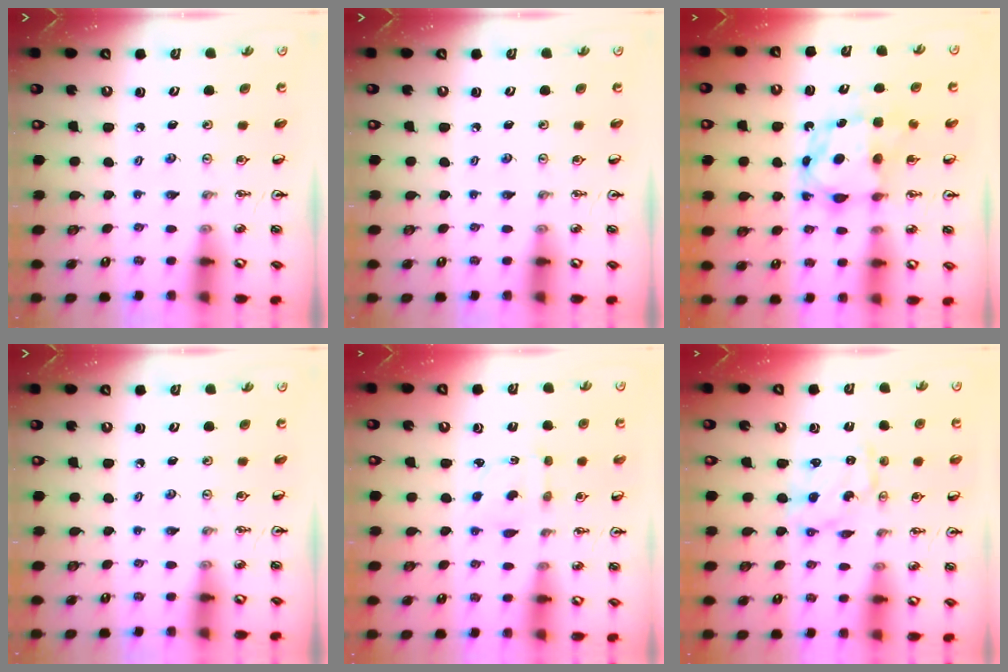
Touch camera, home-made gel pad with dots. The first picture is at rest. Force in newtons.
{"total": 0.0}
{"total": 6.3, "press": 6.3, "slide": 0.5}
{"total": 0.0}
{"total": 2.1, "press": 2.0, "slide": 0.6}
{"total": 3.6, "press": 3.6, "slide": 0.3}